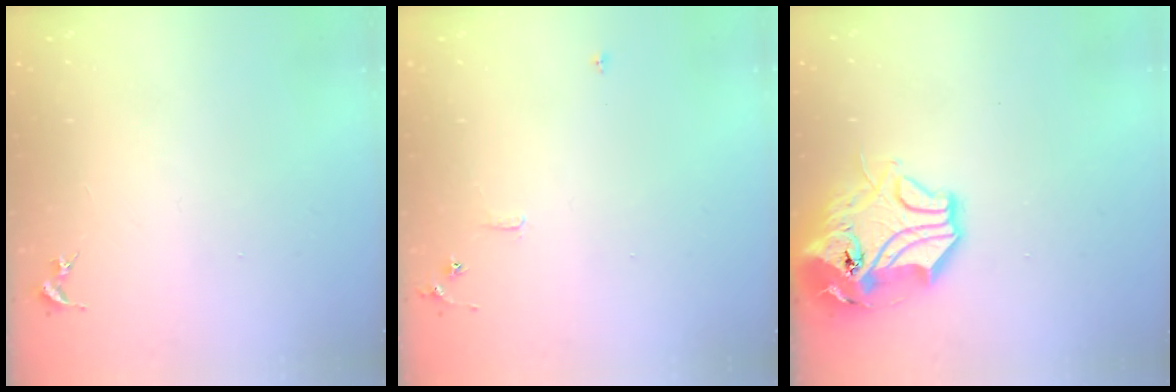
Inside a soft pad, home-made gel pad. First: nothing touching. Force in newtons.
{"total": 5.6, "press": 5.6, "slide": 0.6}
{"total": 17.8, "press": 17.5, "slide": 2.8}